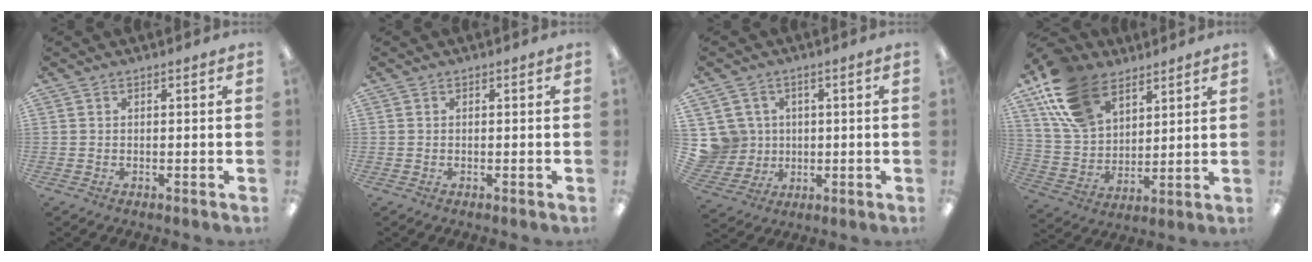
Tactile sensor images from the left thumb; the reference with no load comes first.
{"total": 0.0}
{"total": 7.7, "force": [1.8, 7.5, 0.4], "torque": [-0.037, -0.002, 0.044]}
{"total": 18.3, "force": [11.4, 11.0, 9.3], "torque": [-0.198, -0.031, 0.221]}